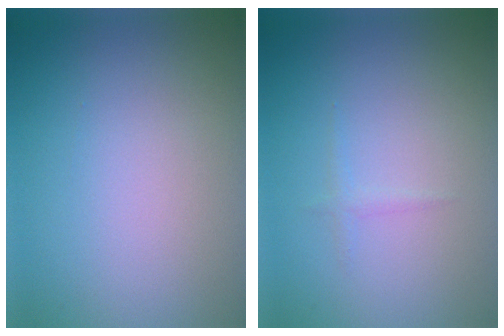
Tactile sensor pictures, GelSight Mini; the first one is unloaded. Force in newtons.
{"total": 0.6, "press": 0.6, "slide": 0.1}